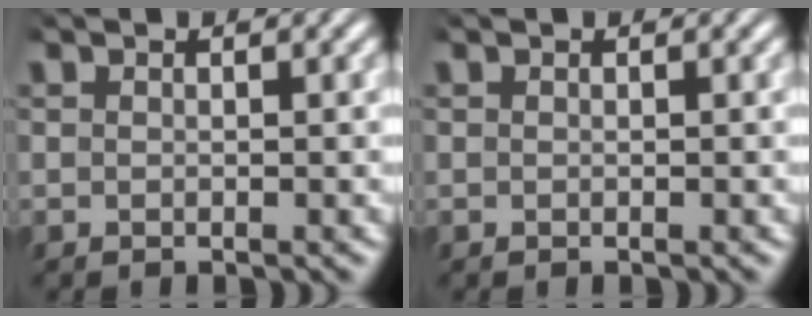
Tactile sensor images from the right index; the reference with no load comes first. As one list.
[{"total": 0.0}]